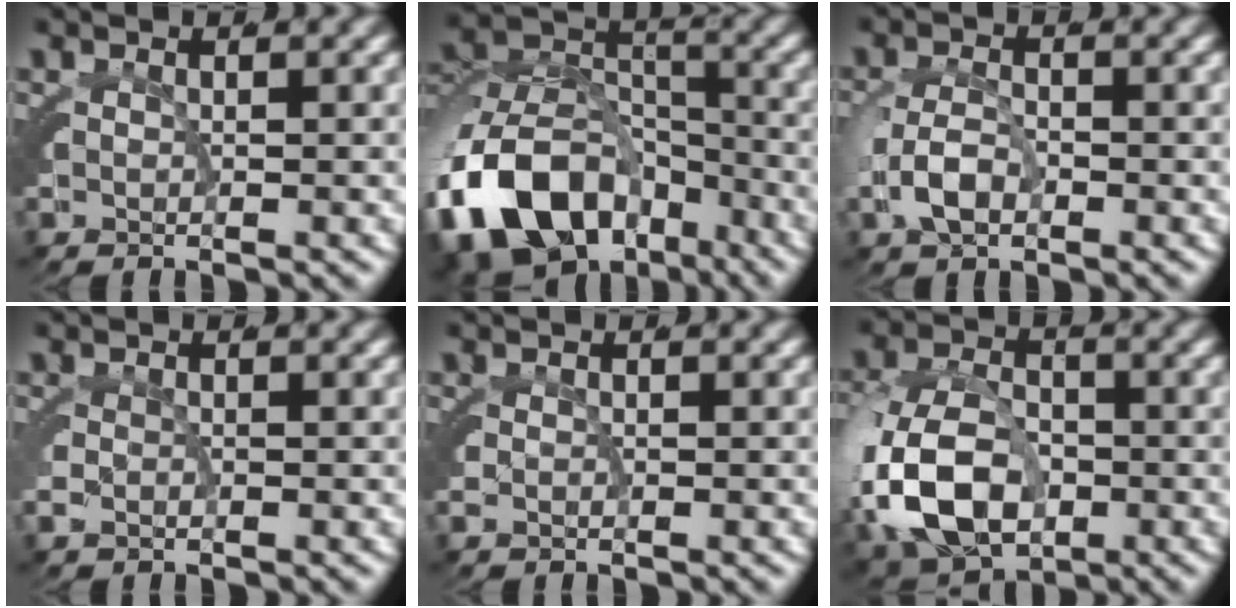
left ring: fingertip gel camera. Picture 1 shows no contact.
{"total": 13.3, "force": [-6.1, 9.0, 7.8], "torque": [-0.149, -0.049, -0.087]}
{"total": 2.9, "force": [-0.9, 1.7, 2.2], "torque": [-0.048, -0.007, -0.011]}
{"total": 1.8, "force": [-0.3, 1.5, 1.1], "torque": [-0.031, -0.006, -0.004]}
{"total": 1.5, "force": [-0.3, 1.2, 0.9], "torque": [-0.026, -0.006, -0.004]}
{"total": 8.9, "force": [-1.9, 6.2, 6.1], "torque": [-0.135, -0.032, -0.017]}